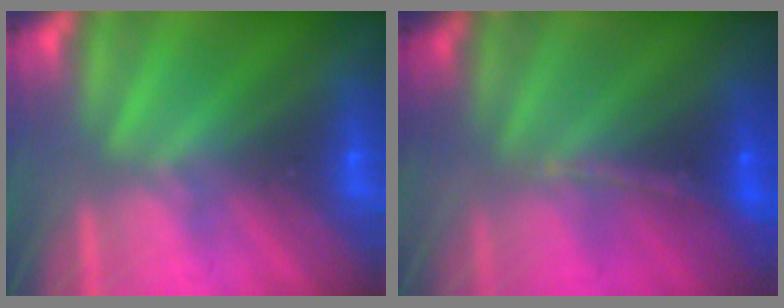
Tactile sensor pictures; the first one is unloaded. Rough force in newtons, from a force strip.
{"total": 1.2}